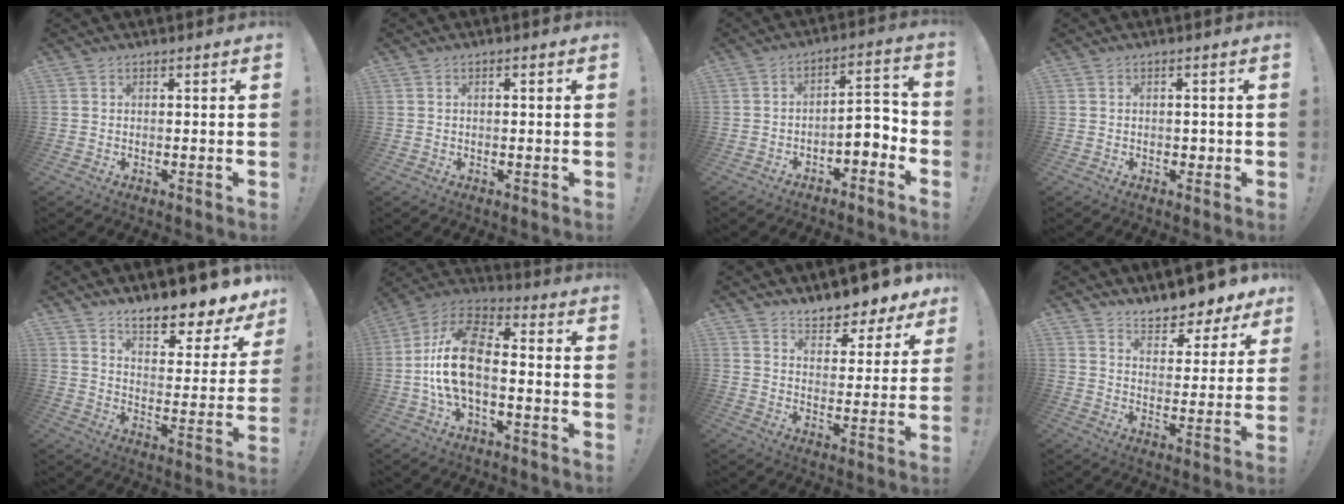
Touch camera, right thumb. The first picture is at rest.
{"total": 0.9, "force": [-0.2, 0.1, 0.9], "torque": [-0.016, 0.004, -0.003]}
{"total": 5.9, "force": [-3.0, 2.8, 4.3], "torque": [-0.056, 0.009, -0.054]}
{"total": 1.4, "force": [-0.2, 1.2, 0.6], "torque": [0.000, 0.001, -0.005]}
{"total": 9.7, "force": [8.4, 2.2, 4.4], "torque": [-0.059, -0.083, 0.141]}
{"total": 15.8, "force": [-2.5, 8.2, 13.3], "torque": [-0.254, 0.019, -0.042]}
{"total": 7.2, "force": [6.5, 2.5, 1.9], "torque": [-0.018, -0.066, 0.117]}
{"total": 7.5, "force": [6.7, 2.5, 2.2], "torque": [-0.022, -0.068, 0.119]}